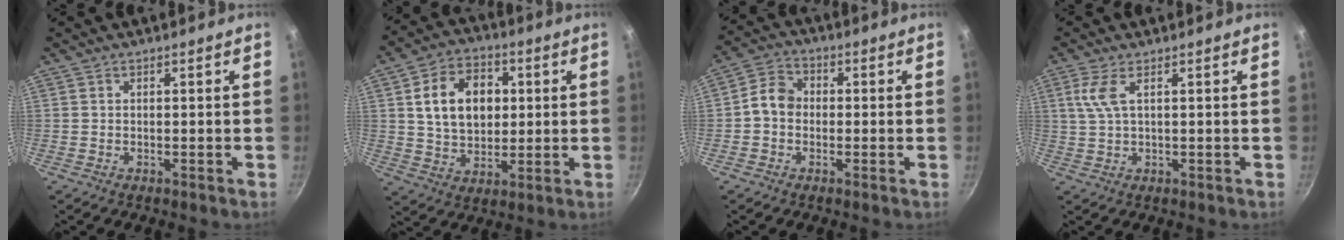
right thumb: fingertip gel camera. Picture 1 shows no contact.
{"total": 13.8, "force": [2.5, 10.0, 9.2], "torque": [-0.126, 0.005, 0.040]}
{"total": 5.8, "force": [-0.5, 4.8, 3.3], "torque": [-0.035, 0.020, -0.027]}
{"total": 4.3, "force": [1.4, 1.4, 3.8], "torque": [-0.092, 0.005, 0.030]}